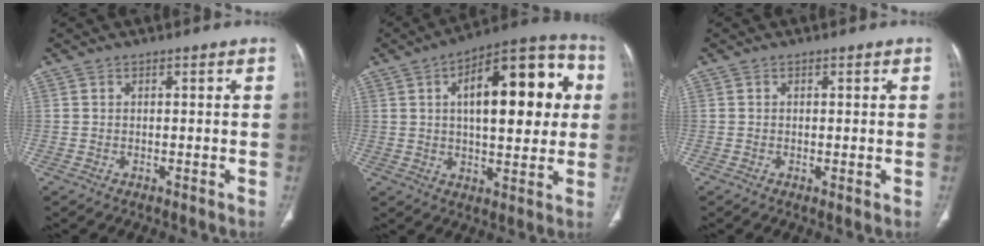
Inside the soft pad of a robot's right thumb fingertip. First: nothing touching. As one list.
[{"total": 21.4, "force": [4.4, 9.3, 18.7], "torque": [-0.227, 0.016, 0.055]}, {"total": 0.9, "force": [0.0, 0.3, 0.9], "torque": [-0.019, -0.006, 0.000]}]